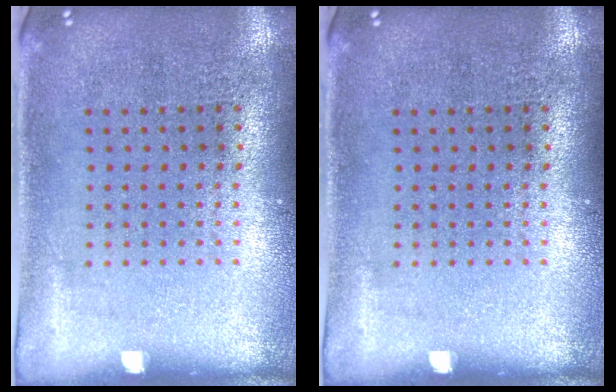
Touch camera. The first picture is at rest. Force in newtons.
{"total": 0.0}